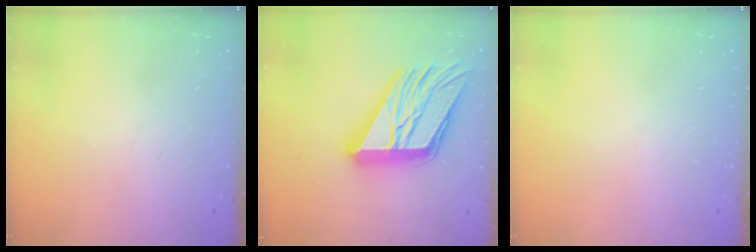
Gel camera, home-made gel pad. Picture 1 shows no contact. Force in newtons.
{"total": 28.7, "press": 28.6, "slide": 3.0}
{"total": 0.0}